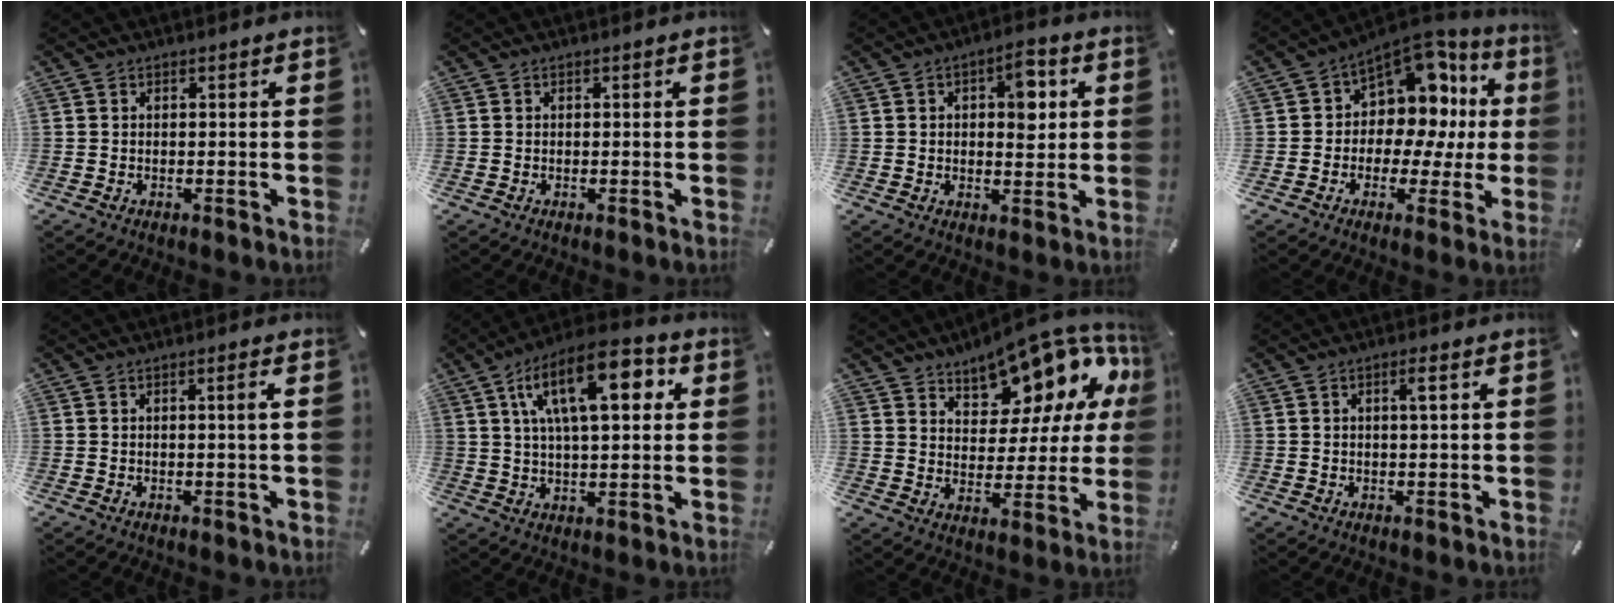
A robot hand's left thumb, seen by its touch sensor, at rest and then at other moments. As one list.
[{"total": 0.0}, {"total": 7.8, "force": [1.7, 4.3, 6.3], "torque": [-0.075, -0.006, 0.022]}, {"total": 12.0, "force": [5.0, 9.0, 6.2], "torque": [-0.073, -0.061, 0.089]}, {"total": 2.2, "force": [0.2, -0.1, 2.1], "torque": [-0.038, -0.002, 0.001]}, {"total": 17.2, "force": [6.4, 7.3, 14.2], "torque": [-0.233, -0.006, 0.101]}, {"total": 14.4, "force": [11.3, 7.0, 5.3], "torque": [-0.072, -0.101, 0.196]}, {"total": 2.5, "force": [0.7, 0.4, 2.4], "torque": [-0.048, 0.004, 0.010]}]